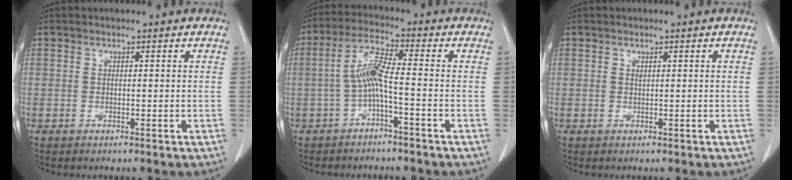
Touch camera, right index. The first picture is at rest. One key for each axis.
{"total": 6.0, "fx": -1.4, "fy": 0.2, "fz": 5.8, "tx": -0.119, "ty": 0.013, "tz": -0.029}
{"total": 0.5, "fx": 0.3, "fy": 0.2, "fz": 0.4, "tx": -0.008, "ty": 0.000, "tz": 0.007}